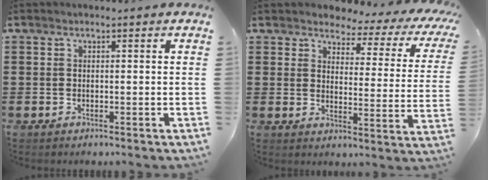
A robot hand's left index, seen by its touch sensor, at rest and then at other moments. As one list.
[{"total": 3.1, "force": [2.6, 1.2, 1.2], "torque": [-0.037, -0.020, 0.035]}]